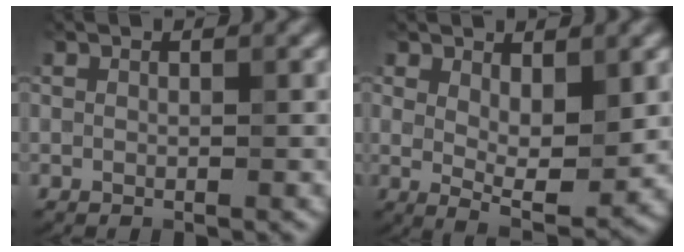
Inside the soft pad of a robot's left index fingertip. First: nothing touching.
{"total": 4.9, "force": [1.1, 2.0, 4.3], "torque": [-0.070, -0.014, 0.024]}